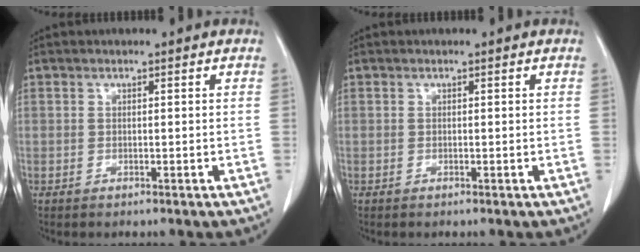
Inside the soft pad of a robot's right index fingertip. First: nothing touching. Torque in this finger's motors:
{"motor_torque": [-0.09, -0.04, -0.11, -0.01]}